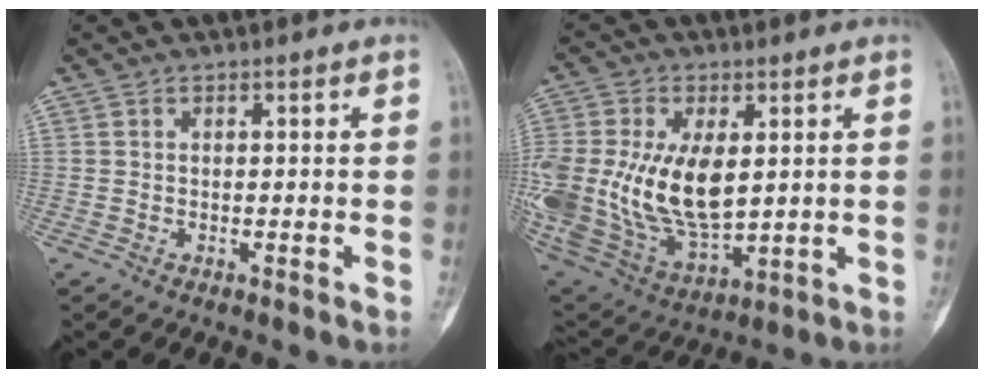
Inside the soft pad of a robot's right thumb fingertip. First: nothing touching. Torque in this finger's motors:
{"motor_torque": [1.84, 1.90, 1.77, -0.04, 0.37]}